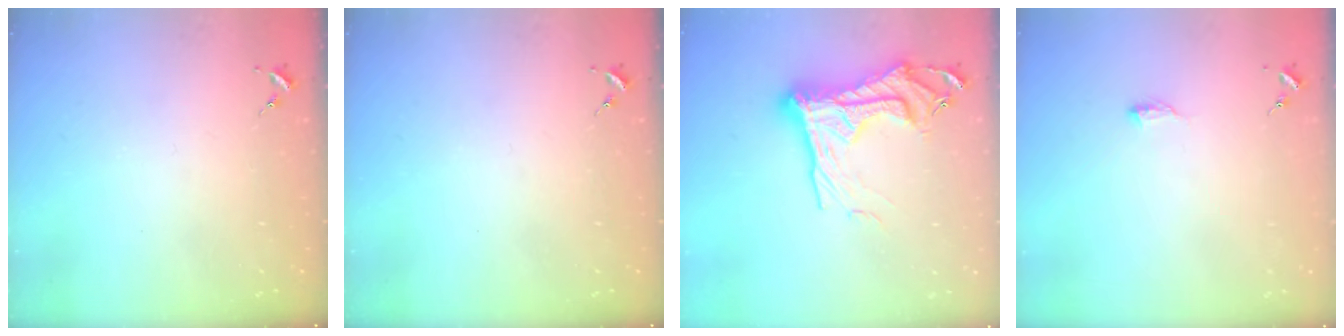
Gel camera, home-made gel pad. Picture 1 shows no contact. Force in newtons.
{"total": 0.0}
{"total": 20.6, "press": 20.5, "slide": 2.0}
{"total": 6.5, "press": 6.4, "slide": 0.7}